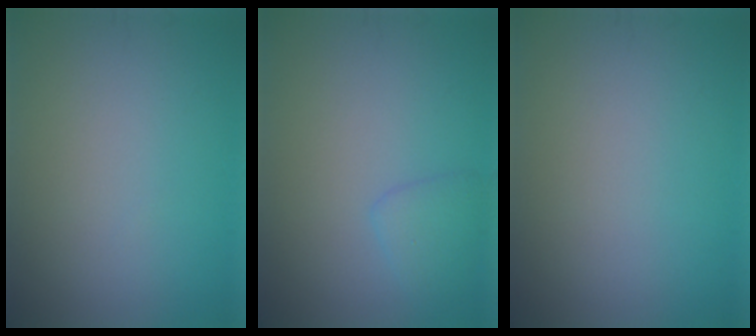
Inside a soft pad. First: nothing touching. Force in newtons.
{"total": 1.7, "press": 1.7, "slide": 0.2}
{"total": 0.0}